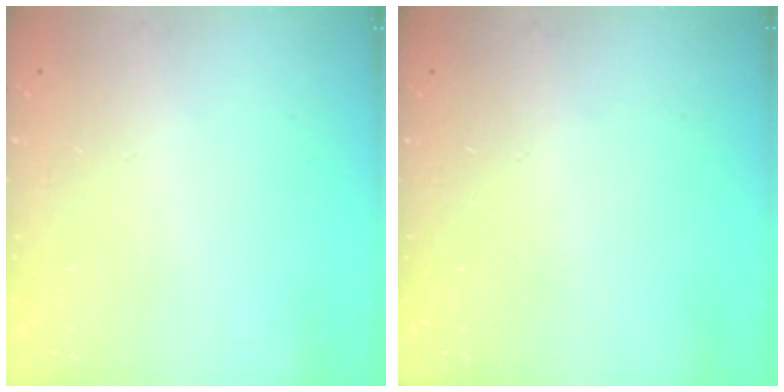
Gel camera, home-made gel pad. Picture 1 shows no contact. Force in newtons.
{"total": 0.0}